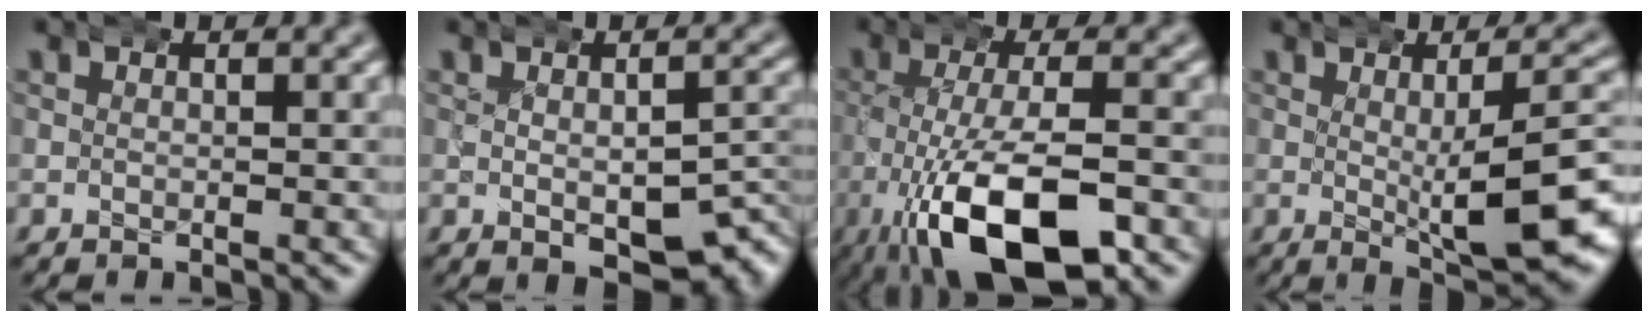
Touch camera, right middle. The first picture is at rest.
{"total": 4.6, "force": [-1.9, 2.2, 3.5], "torque": [-0.038, -0.019, -0.024]}
{"total": 10.9, "force": [-4.3, 4.2, 9.1], "torque": [-0.170, -0.035, -0.045]}
{"total": 8.6, "force": [-0.2, 2.3, 8.3], "torque": [-0.105, -0.008, 0.007]}